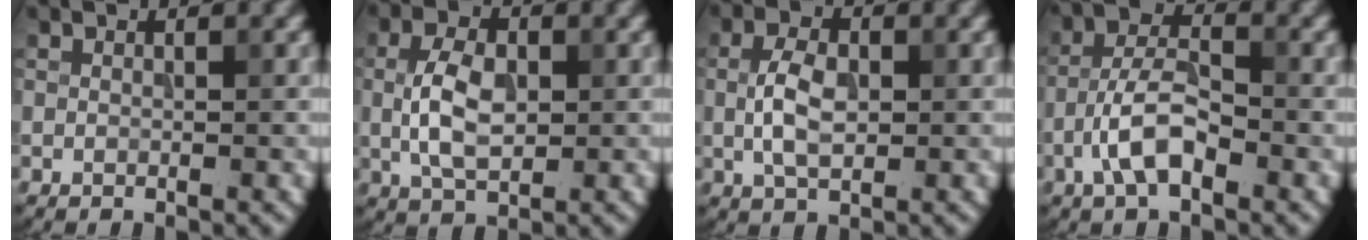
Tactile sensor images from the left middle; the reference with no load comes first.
{"total": 4.8, "force": [0.0, 2.8, 3.9], "torque": [-0.081, 0.003, -0.001]}
{"total": 3.9, "force": [0.0, 2.2, 3.1], "torque": [-0.069, 0.002, -0.002]}
{"total": 5.0, "force": [-2.3, 2.1, 3.9], "torque": [-0.073, 0.013, -0.050]}